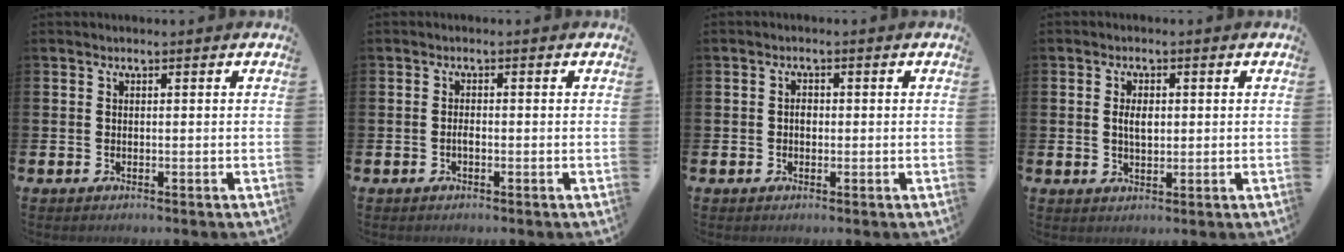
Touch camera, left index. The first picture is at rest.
{"total": 0.9, "force": [-0.4, 0.3, 0.8], "torque": [-0.013, -0.001, -0.008]}
{"total": 1.4, "force": [-0.1, 1.0, 0.9], "torque": [-0.007, 0.003, -0.006]}
{"total": 2.7, "force": [0.5, 1.6, 2.2], "torque": [-0.026, 0.000, 0.003]}